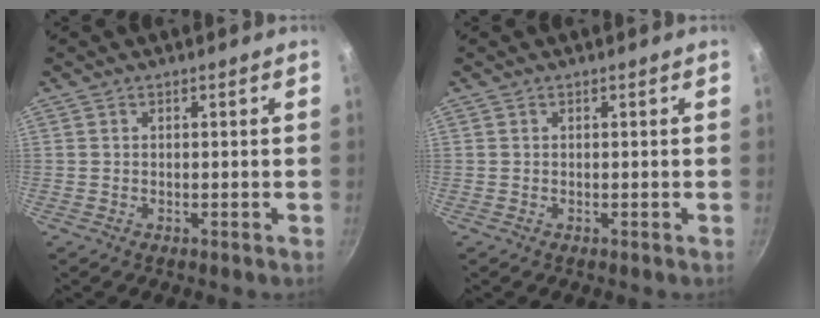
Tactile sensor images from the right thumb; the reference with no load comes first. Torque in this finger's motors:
{"motor_torque": [0.00, 0.00, -0.03, 0.02, 0.00]}